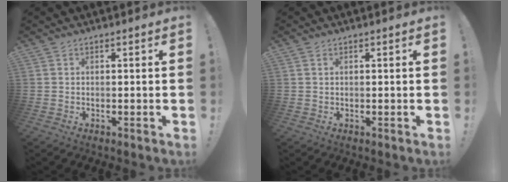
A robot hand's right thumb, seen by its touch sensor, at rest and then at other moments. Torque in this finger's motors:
{"motor_torque": [-0.24, 0.01, -0.38, 0.11, 0.01]}